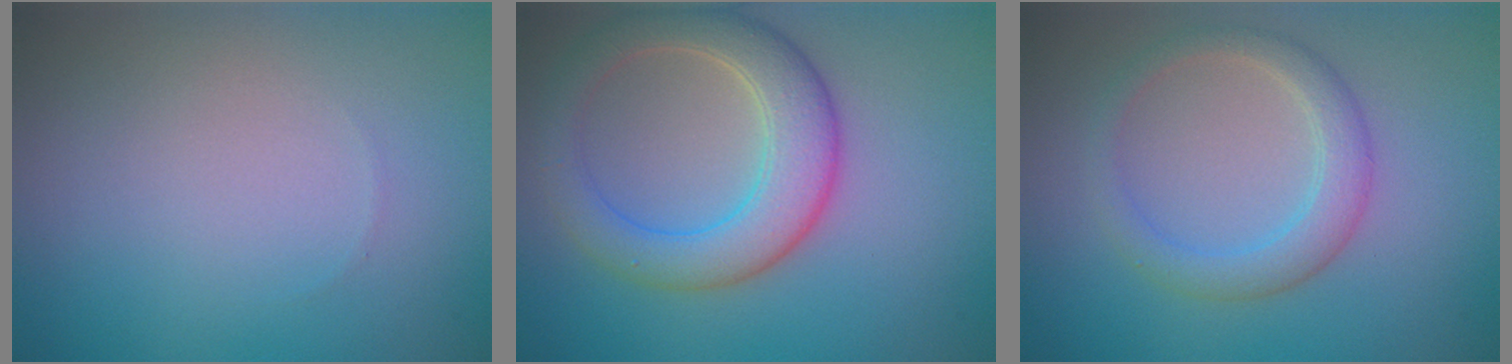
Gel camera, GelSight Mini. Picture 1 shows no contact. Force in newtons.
{"total": 5.5, "press": 5.5, "slide": 0.2}
{"total": 2.9, "press": 2.9, "slide": 0.4}